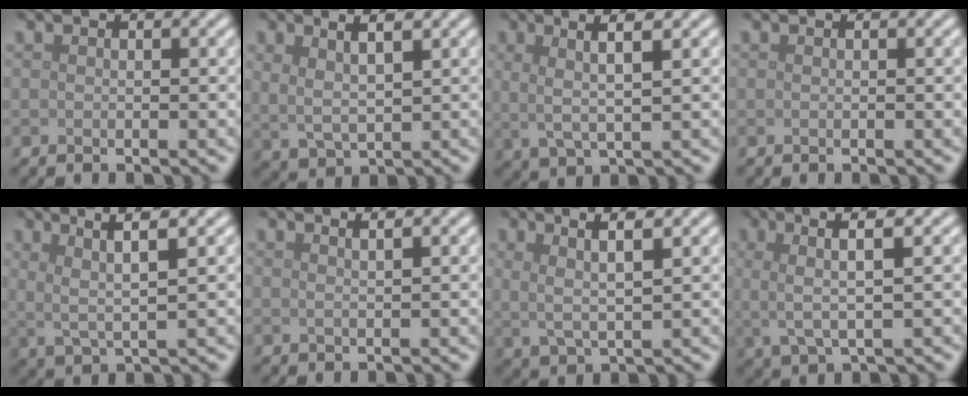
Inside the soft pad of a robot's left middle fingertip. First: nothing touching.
{"total": 3.7, "force": [1.9, 1.5, 2.8], "torque": [-0.056, 0.002, 0.031]}
{"total": 3.8, "force": [1.2, 0.8, 3.5], "torque": [-0.071, 0.001, 0.025]}
{"total": 0.0}
{"total": 3.9, "force": [1.6, 0.6, 3.4], "torque": [-0.069, 0.001, 0.034]}
{"total": 1.5, "force": [0.9, 0.5, 1.0], "torque": [-0.010, -0.001, 0.006]}
{"total": 3.6, "force": [1.5, 0.8, 3.2], "torque": [-0.065, -0.003, 0.030]}
{"total": 4.0, "force": [0.9, 0.9, 3.8], "torque": [-0.075, 0.005, 0.018]}